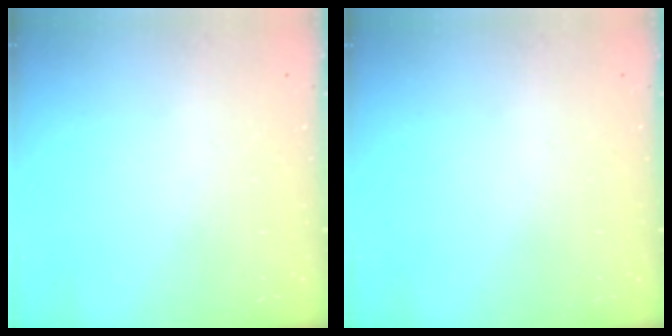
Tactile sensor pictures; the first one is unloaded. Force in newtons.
{"total": 0.0}